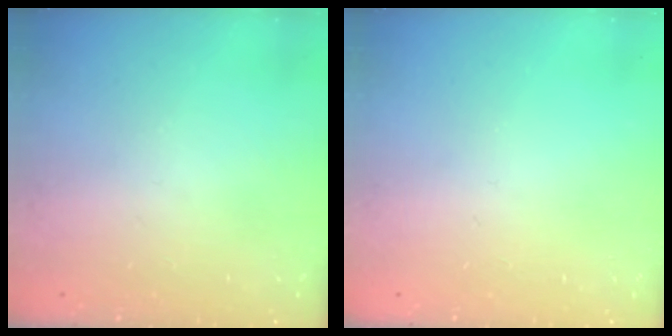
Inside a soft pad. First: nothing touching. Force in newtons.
{"total": 0.0}